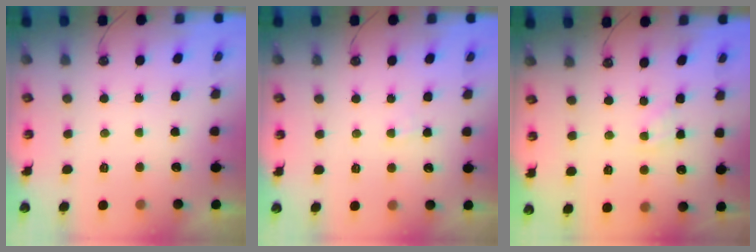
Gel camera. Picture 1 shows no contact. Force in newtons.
{"total": 3.4, "press": 3.4, "slide": 0.5}
{"total": 2.0, "press": 2.0, "slide": 0.3}